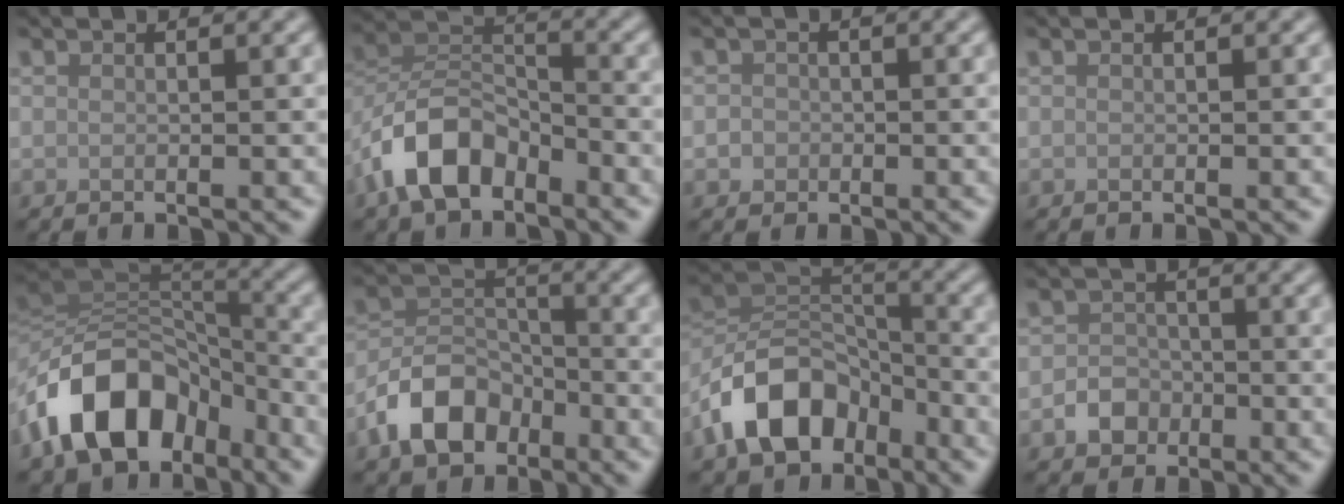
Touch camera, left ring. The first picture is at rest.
{"total": 7.1, "force": [-4.4, 3.9, 4.0], "torque": [-0.071, 0.006, -0.093]}
{"total": 1.1, "force": [-0.3, 1.1, 0.2], "torque": [0.007, 0.000, -0.007]}
{"total": 0.0}
{"total": 11.8, "force": [-6.3, 7.4, 6.6], "torque": [-0.113, 0.013, -0.125]}
{"total": 6.4, "force": [-3.7, 4.1, 3.2], "torque": [-0.058, 0.000, -0.080]}
{"total": 9.1, "force": [-5.1, 5.8, 4.8], "torque": [-0.083, 0.005, -0.108]}
{"total": 2.5, "force": [-1.2, 2.1, 0.8], "torque": [-0.005, 0.004, -0.023]}